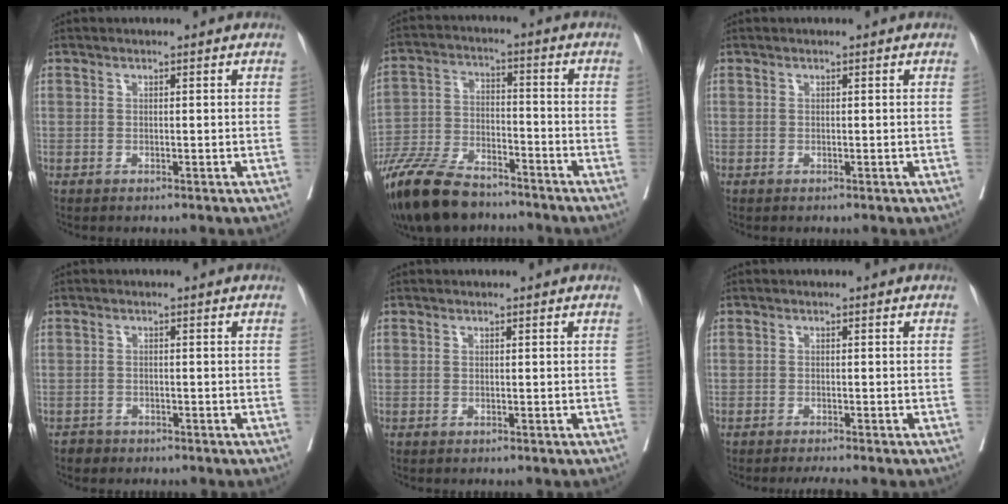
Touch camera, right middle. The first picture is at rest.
{"total": 16.2, "force": [-13.2, 4.9, 8.1], "torque": [-0.171, -0.031, -0.234]}
{"total": 0.0}
{"total": 1.3, "force": [-1.0, 0.8, -0.1], "torque": [-0.003, 0.002, -0.018]}
{"total": 0.0}
{"total": 2.5, "force": [-2.2, -0.3, 1.1], "torque": [-0.014, -0.006, -0.035]}